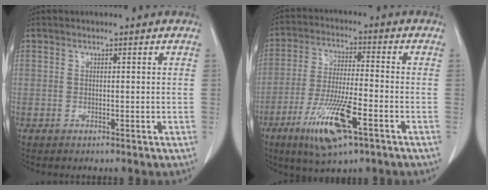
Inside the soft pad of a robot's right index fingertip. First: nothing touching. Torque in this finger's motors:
{"motor_torque": [0.35, -0.32, 0.25, 0.15]}